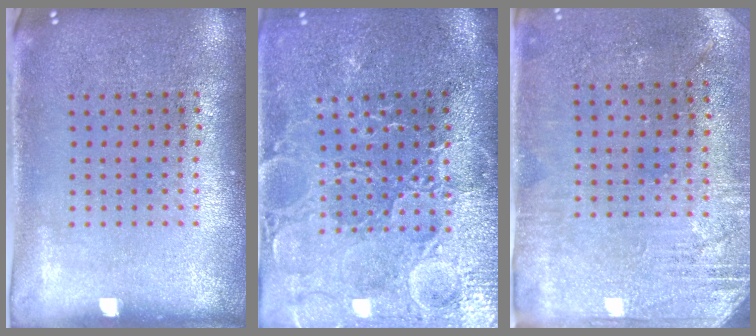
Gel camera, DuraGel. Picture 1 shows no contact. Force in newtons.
{"total": 3.7, "press": 3.6, "slide": 0.9}
{"total": 2.8, "press": 2.5, "slide": 1.3}